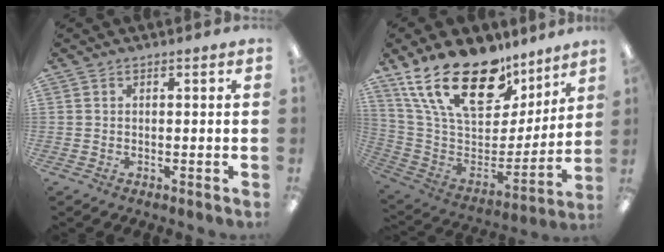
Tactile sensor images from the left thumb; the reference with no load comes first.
{"total": 25.0, "force": [17.1, 11.7, 13.9], "torque": [-0.248, -0.112, 0.310]}